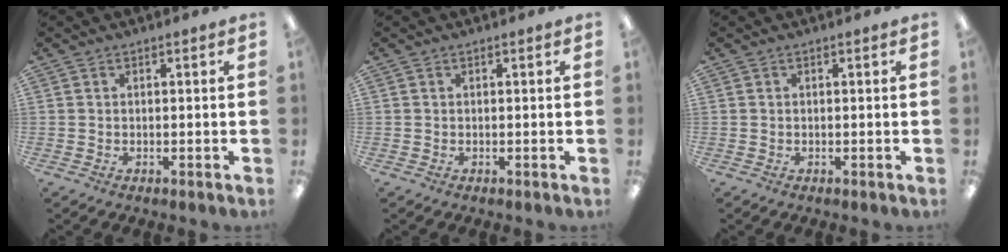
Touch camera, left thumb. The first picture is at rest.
{"total": 0.0}
{"total": 0.0}